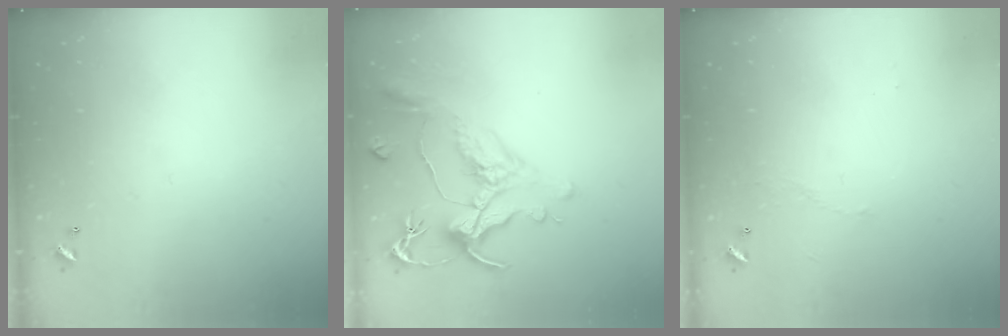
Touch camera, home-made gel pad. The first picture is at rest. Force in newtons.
{"total": 1.5, "press": 0.4, "slide": 1.5}
{"total": 2.9, "press": 2.8, "slide": 0.6}